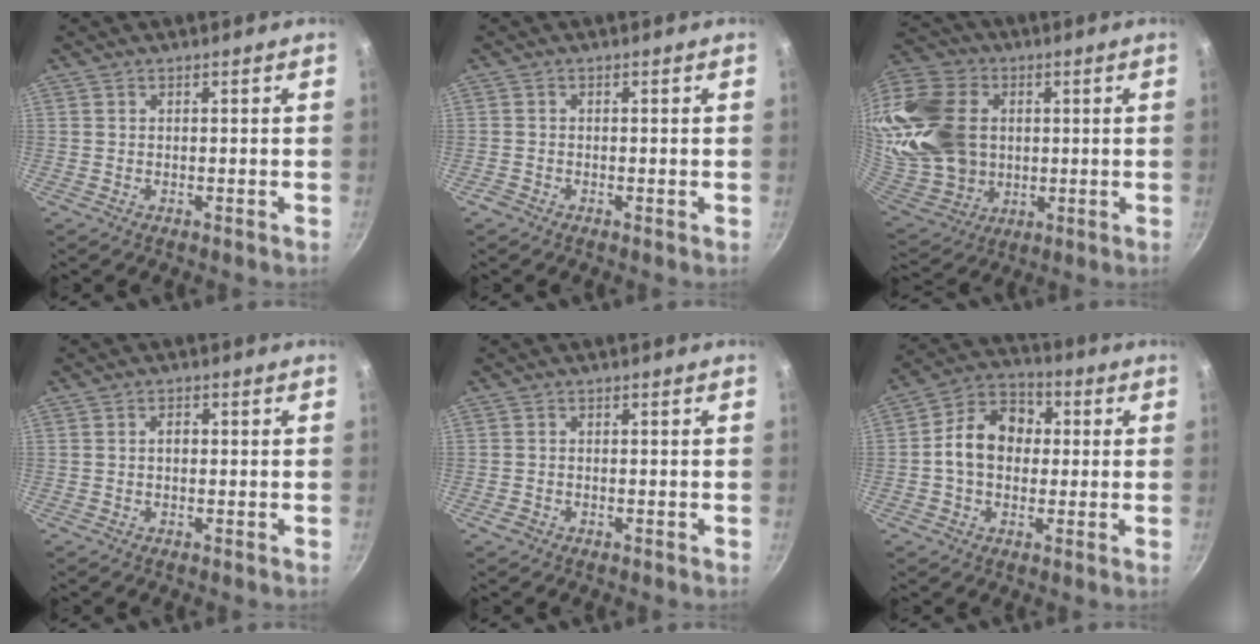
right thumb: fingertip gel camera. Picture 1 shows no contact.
{"total": 1.1, "force": [-0.7, 0.6, 0.6], "torque": [-0.014, 0.003, -0.018]}
{"total": 27.2, "force": [4.2, 21.0, 16.8], "torque": [-0.360, 0.010, 0.089]}
{"total": 1.8, "force": [0.1, 1.2, 1.4], "torque": [-0.019, 0.008, 0.000]}
{"total": 1.5, "force": [-0.8, 1.1, 0.7], "torque": [-0.019, 0.005, -0.014]}
{"total": 11.9, "force": [0.4, 9.1, 7.6], "torque": [-0.091, 0.030, -0.014]}